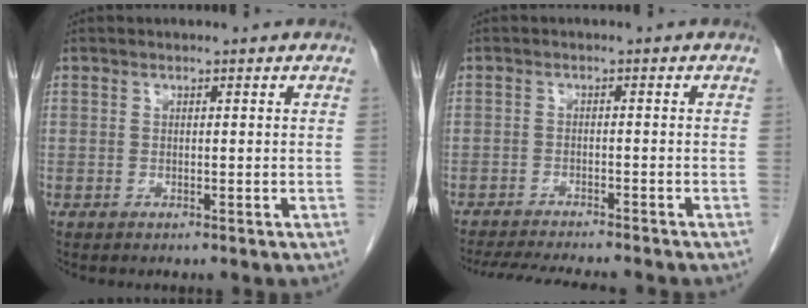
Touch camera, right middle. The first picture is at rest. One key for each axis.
{"total": 11.9, "fx": -10.7, "fy": 1.5, "fz": 5.0, "tx": -0.071, "ty": -0.013, "tz": -0.147}